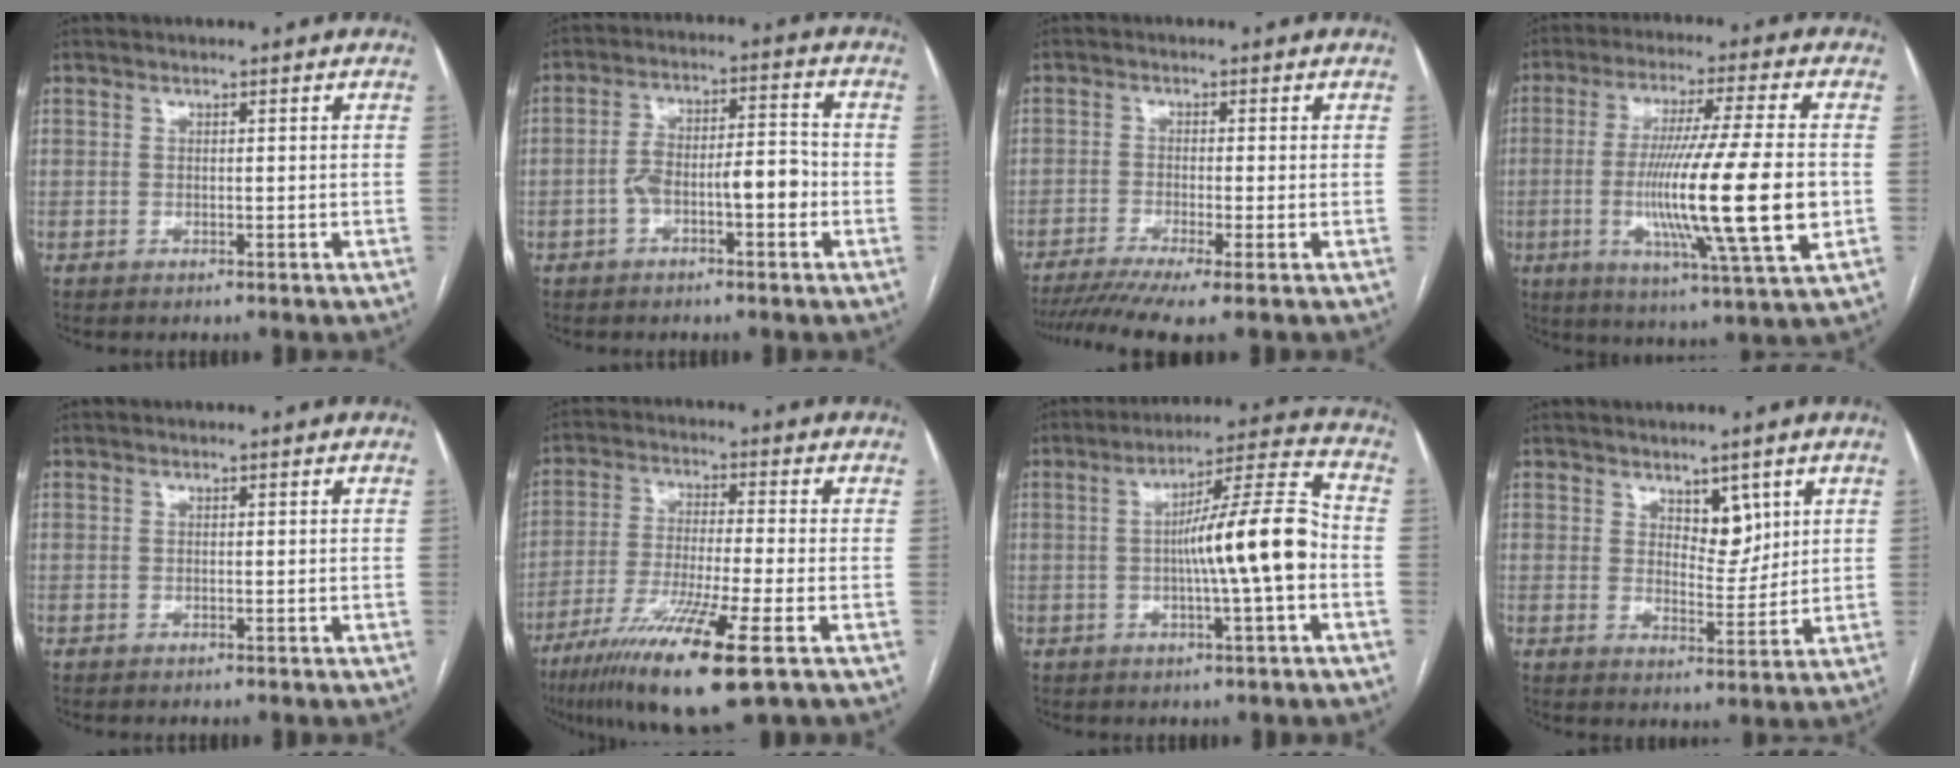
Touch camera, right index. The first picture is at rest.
{"total": 7.9, "force": [-2.5, 2.5, 7.1], "torque": [-0.126, 0.031, -0.041]}
{"total": 8.4, "force": [-6.2, -0.3, 5.7], "torque": [-0.092, -0.012, -0.098]}
{"total": 18.6, "force": [-2.5, -0.3, 18.4], "torque": [-0.328, -0.022, -0.049]}
{"total": 0.0}
{"total": 14.5, "force": [-8.0, 0.1, 12.2], "torque": [-0.242, -0.041, -0.140]}
{"total": 12.2, "force": [-1.6, 0.0, 12.1], "torque": [-0.193, 0.019, -0.030]}
{"total": 4.7, "force": [2.6, 2.4, 3.1], "torque": [-0.042, -0.006, 0.044]}